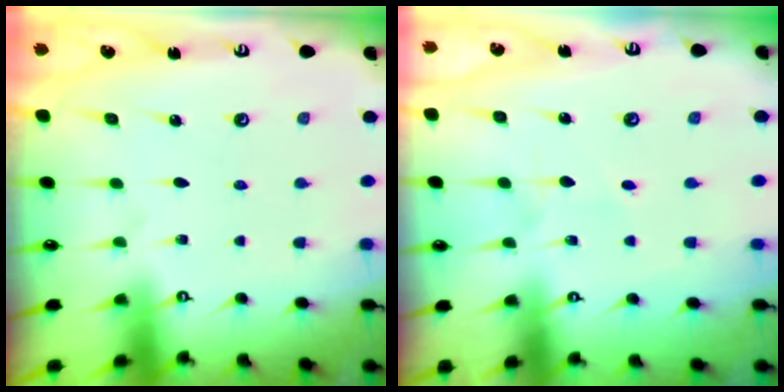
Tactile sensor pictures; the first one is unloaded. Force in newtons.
{"total": 2.7, "press": 2.6, "slide": 0.3}